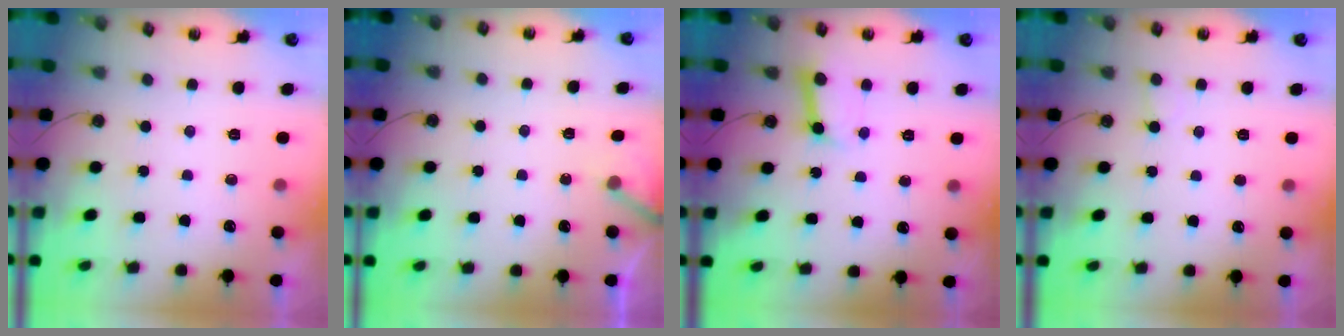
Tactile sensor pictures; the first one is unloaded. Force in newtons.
{"total": 5.0, "press": 4.9, "slide": 0.4}
{"total": 7.5, "press": 7.5, "slide": 0.9}
{"total": 5.5, "press": 5.5, "slide": 0.4}